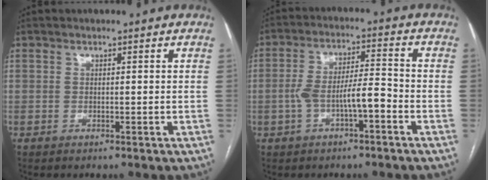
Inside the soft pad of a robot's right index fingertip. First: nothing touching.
{"total": 7.1, "force": [-2.5, 1.6, 6.4], "torque": [-0.125, 0.025, -0.040]}